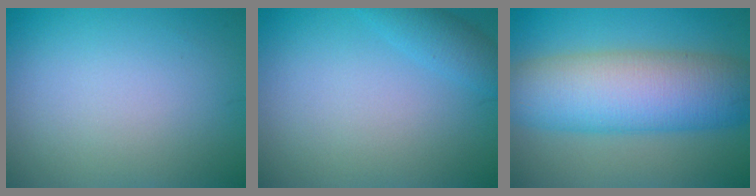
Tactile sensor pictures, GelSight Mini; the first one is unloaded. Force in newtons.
{"total": 2.1, "press": 2.1, "slide": 0.2}
{"total": 10.6, "press": 10.6, "slide": 0.4}